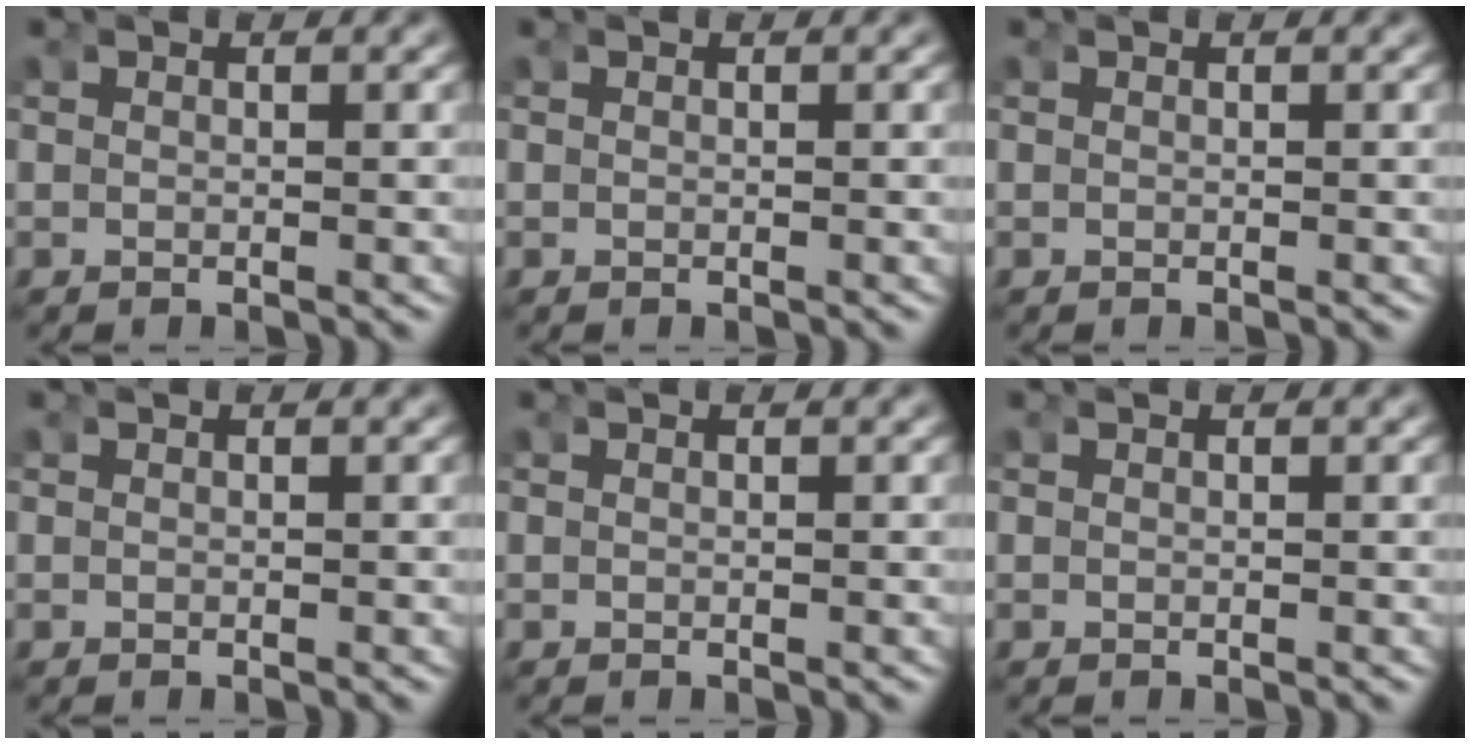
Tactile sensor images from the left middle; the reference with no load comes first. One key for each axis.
{"total": 0.0}
{"total": 0.0}
{"total": 0.0}
{"total": 0.0}
{"total": 0.0}